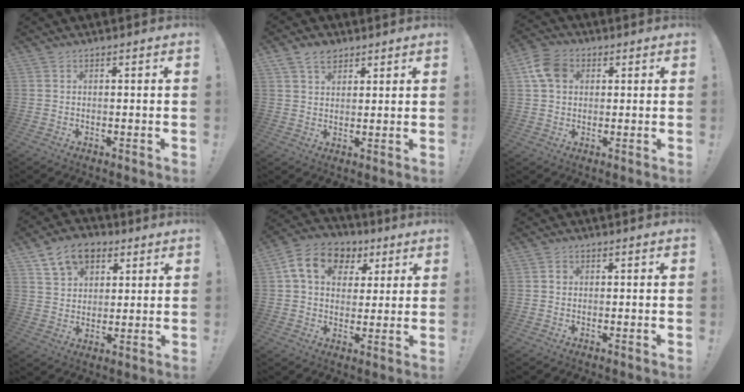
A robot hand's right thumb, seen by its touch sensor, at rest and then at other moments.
{"total": 6.4, "force": [4.1, 4.2, 2.5], "torque": [-0.037, -0.013, 0.077]}
{"total": 9.1, "force": [2.8, 6.8, 5.2], "torque": [-0.090, 0.004, 0.058]}
{"total": 11.1, "force": [6.1, 8.0, 4.8], "torque": [-0.075, -0.022, 0.118]}
{"total": 13.9, "force": [5.5, 10.4, 7.4], "torque": [-0.115, -0.008, 0.109]}
{"total": 1.3, "force": [-0.1, 1.1, 0.6], "torque": [-0.004, 0.003, -0.004]}